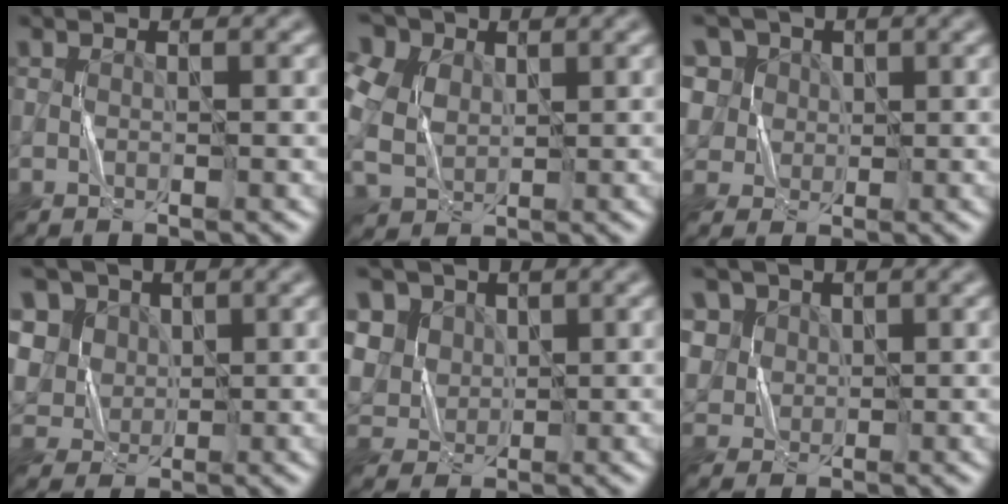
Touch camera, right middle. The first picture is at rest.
{"total": 12.6, "force": [4.4, 9.5, 7.1], "torque": [-0.167, 0.039, 0.061]}
{"total": 8.0, "force": [3.7, 6.4, 3.0], "torque": [-0.074, 0.020, 0.048]}
{"total": 7.8, "force": [2.9, 6.5, 3.2], "torque": [-0.081, 0.020, 0.039]}
{"total": 6.7, "force": [2.6, 5.6, 2.7], "torque": [-0.070, 0.016, 0.041]}
{"total": 4.9, "force": [2.0, 4.1, 1.6], "torque": [-0.051, 0.007, 0.040]}